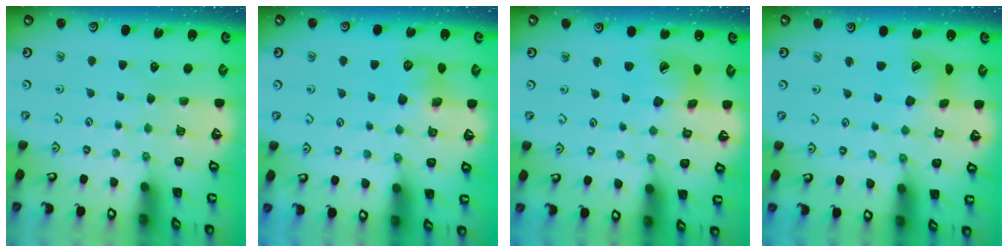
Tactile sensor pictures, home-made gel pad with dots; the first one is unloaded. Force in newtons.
{"total": 7.8, "press": 7.8, "slide": 0.5}
{"total": 14.3, "press": 14.2, "slide": 2.1}
{"total": 12.2, "press": 12.1, "slide": 1.4}